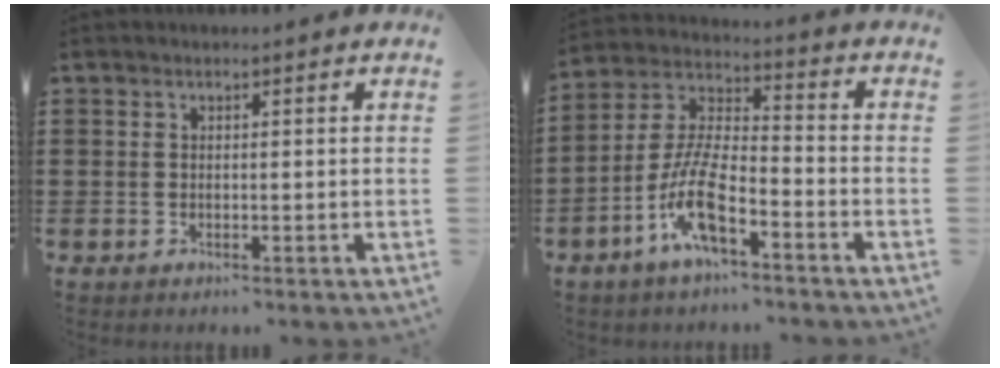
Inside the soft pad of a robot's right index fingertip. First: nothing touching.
{"total": 9.9, "force": [-5.5, 2.8, 7.7], "torque": [-0.182, -0.009, -0.106]}